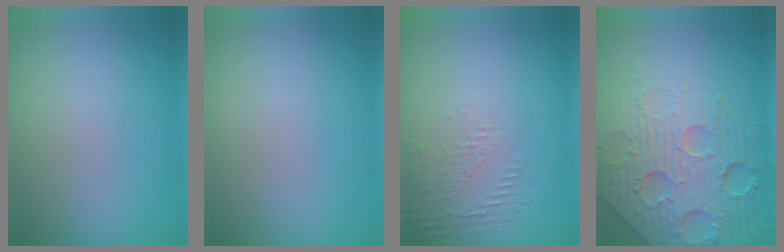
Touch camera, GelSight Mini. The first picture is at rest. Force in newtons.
{"total": 0.0}
{"total": 1.6, "press": 0.4, "slide": 1.6}
{"total": 7.0, "press": 5.7, "slide": 4.0}